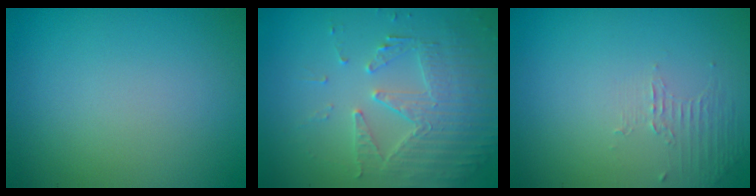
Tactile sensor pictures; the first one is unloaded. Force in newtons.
{"total": 3.9, "press": 3.6, "slide": 1.6}
{"total": 1.1, "press": 0.2, "slide": 1.0}